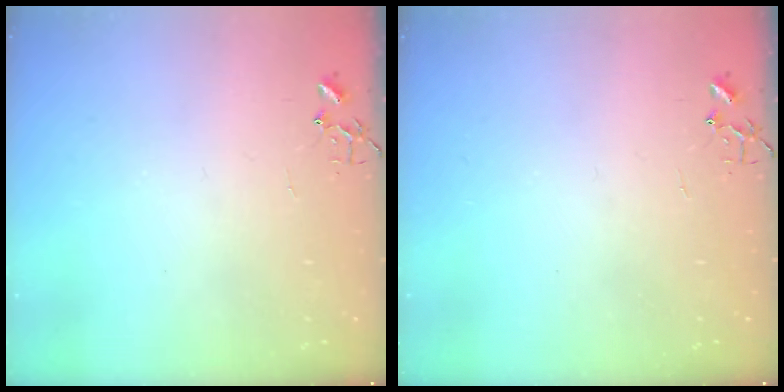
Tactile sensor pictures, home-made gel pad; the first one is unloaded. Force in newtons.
{"total": 0.0}